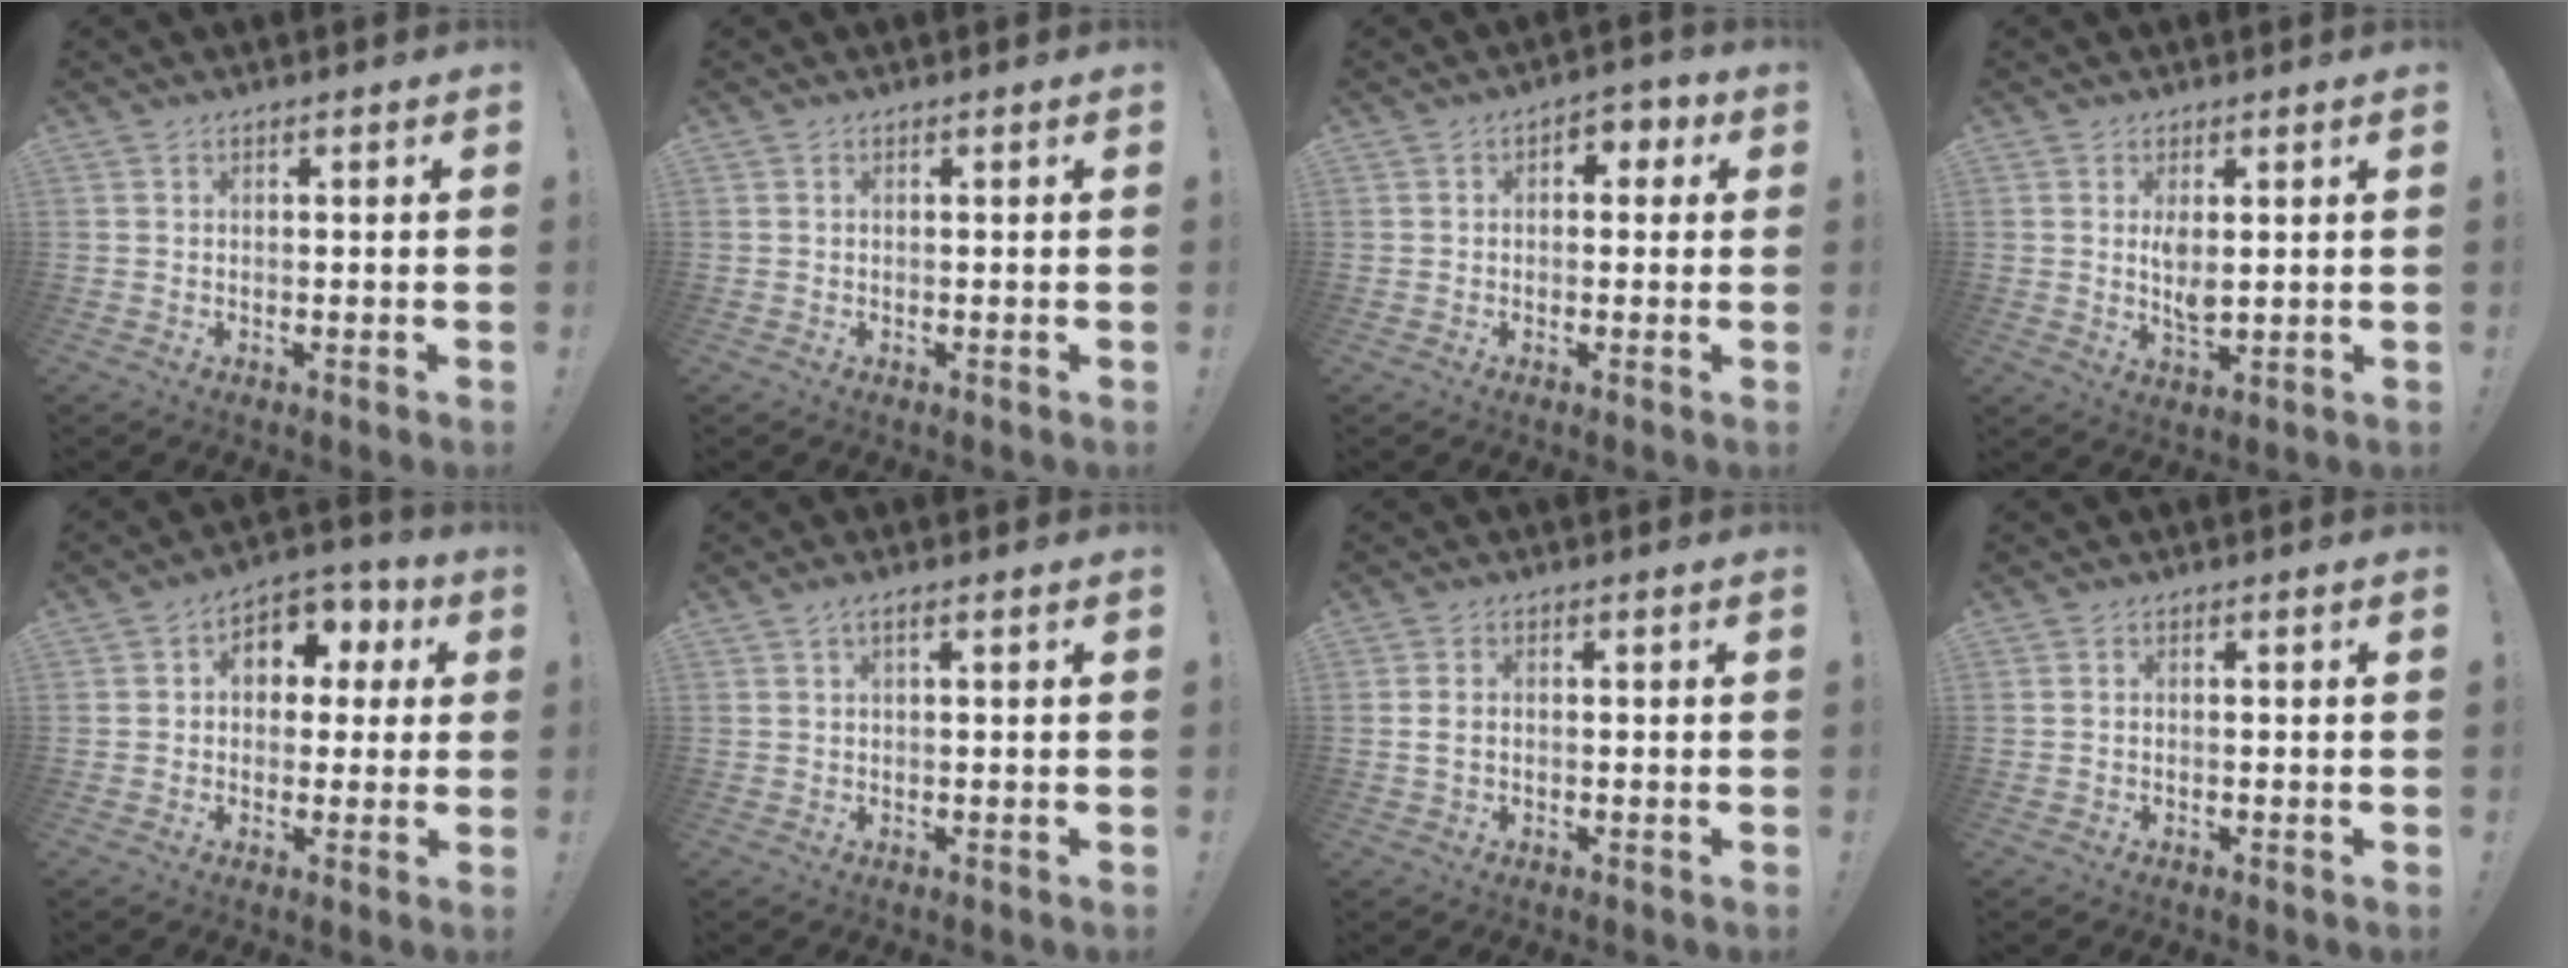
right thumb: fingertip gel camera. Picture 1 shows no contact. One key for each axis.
{"total": 0.0}
{"total": 3.6, "fx": 0.0, "fy": 2.8, "fz": 2.2, "tx": -0.019, "ty": 0.001, "tz": -0.006}
{"total": 4.7, "fx": 1.8, "fy": 1.8, "fz": 4.0, "tx": -0.056, "ty": -0.017, "tz": 0.025}
{"total": 8.4, "fx": 1.8, "fy": 6.8, "fz": 4.6, "tx": -0.047, "ty": -0.008, "tz": 0.034}
{"total": 1.6, "fx": 0.4, "fy": 0.2, "fz": 1.5, "tx": -0.029, "ty": 0.000, "tz": 0.006}
{"total": 2.2, "fx": 0.0, "fy": 1.6, "fz": 1.6, "tx": -0.031, "ty": 0.009, "tz": 0.002}
{"total": 0.0}